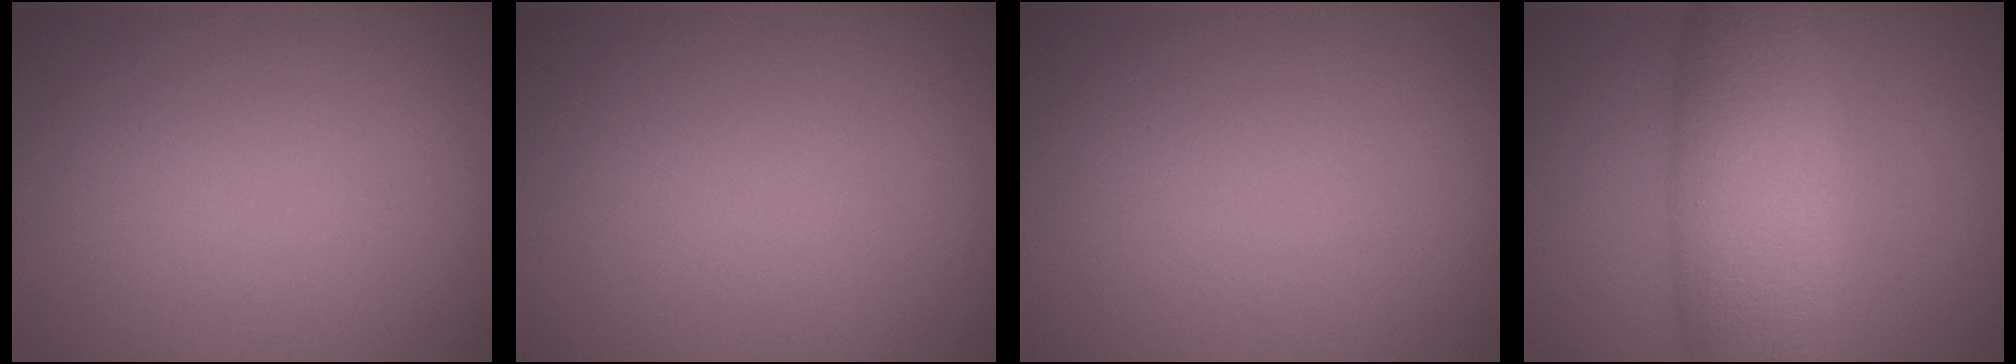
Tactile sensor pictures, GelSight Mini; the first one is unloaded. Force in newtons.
{"total": 0.0}
{"total": 0.0}
{"total": 8.9, "press": 8.9, "slide": 0.1}